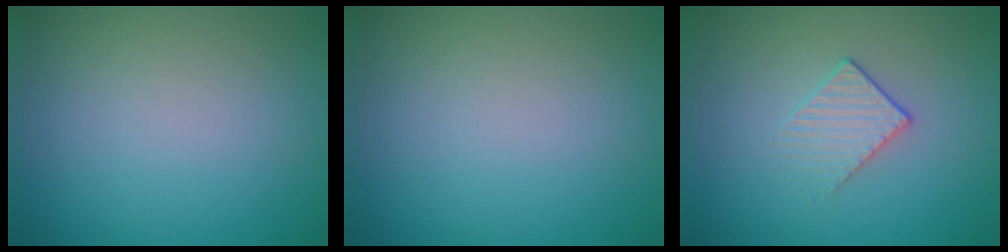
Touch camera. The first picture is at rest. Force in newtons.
{"total": 0.0}
{"total": 1.6, "press": 1.1, "slide": 1.1}